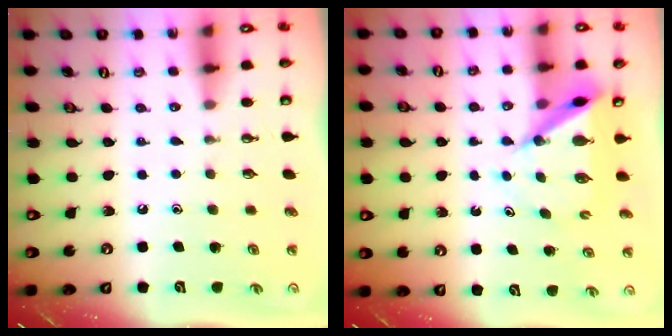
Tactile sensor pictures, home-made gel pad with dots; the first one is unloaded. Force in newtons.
{"total": 6.7, "press": 6.7, "slide": 0.5}